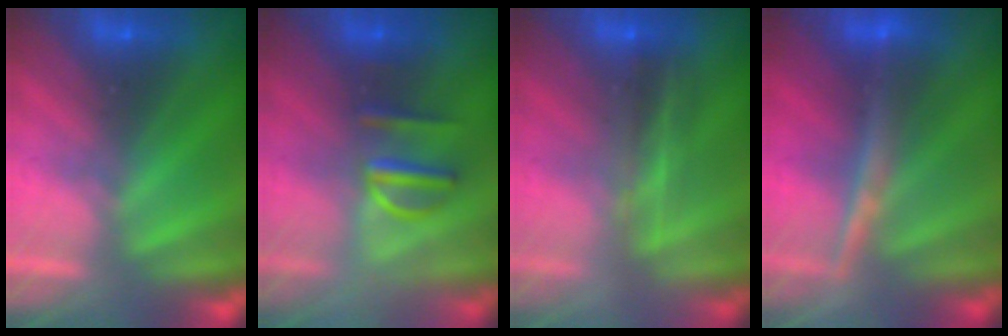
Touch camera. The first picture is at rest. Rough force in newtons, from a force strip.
{"total": 2.9}
{"total": 2.5}
{"total": 5.2}